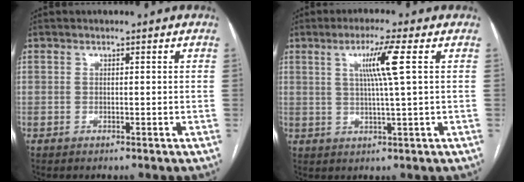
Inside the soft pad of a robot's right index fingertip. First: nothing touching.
{"total": 6.3, "force": [1.8, -1.1, 5.9], "torque": [-0.106, 0.001, 0.033]}